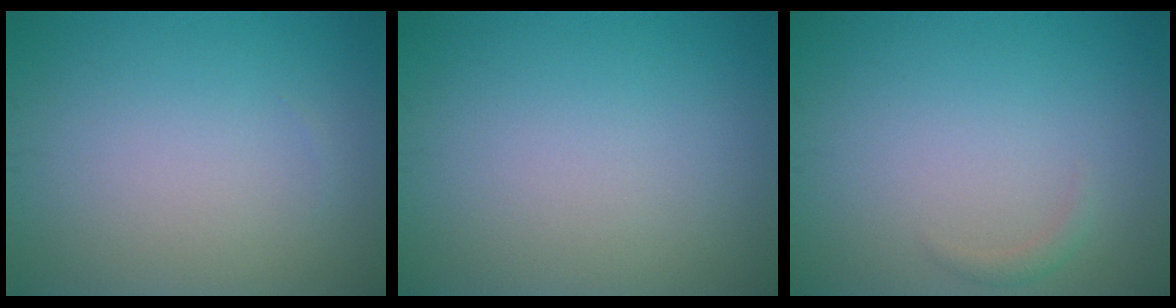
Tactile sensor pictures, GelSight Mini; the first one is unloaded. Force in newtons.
{"total": 0.0}
{"total": 0.8, "press": 0.8, "slide": 0.1}